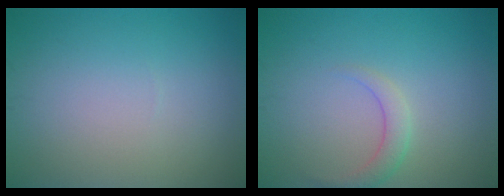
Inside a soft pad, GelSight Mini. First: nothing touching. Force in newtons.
{"total": 1.8, "press": 1.8, "slide": 0.1}